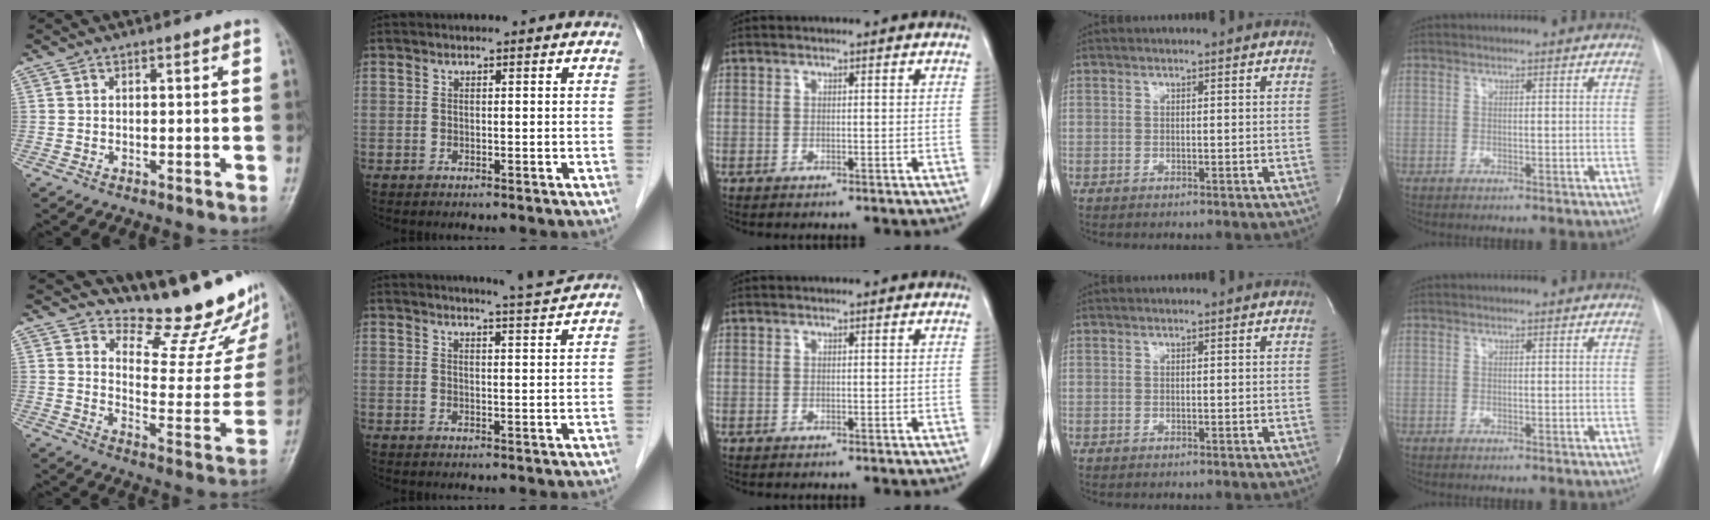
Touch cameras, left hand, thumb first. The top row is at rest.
{"thumb": {"total": 17.7, "force": [15.2, 5.7, 7.1], "torque": [-0.044, -0.138, 0.188]}, "index": {"total": 4.2, "force": [4.0, -1.3, 0.4], "torque": [-0.018, -0.015, 0.055]}}